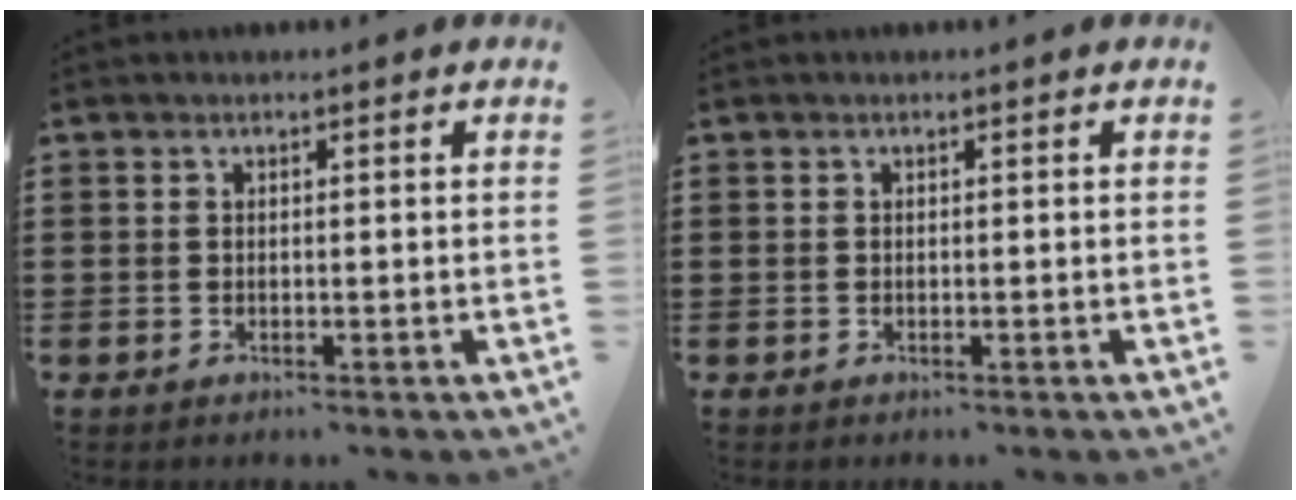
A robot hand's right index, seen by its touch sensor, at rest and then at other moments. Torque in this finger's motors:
{"motor_torque": [0.00, 0.00, 0.00, 0.00]}